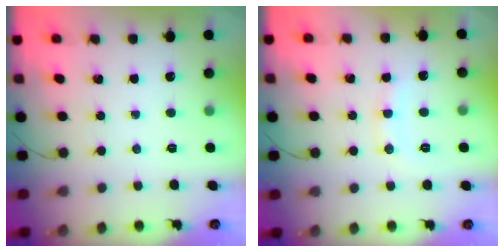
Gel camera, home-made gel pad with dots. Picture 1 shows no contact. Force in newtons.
{"total": 7.3, "press": 7.2, "slide": 0.9}